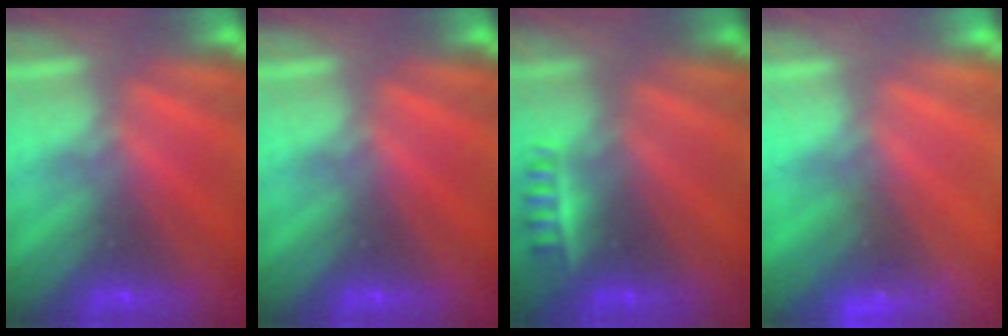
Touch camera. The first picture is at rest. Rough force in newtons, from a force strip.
{"total": 0.0}
{"total": 2.3}
{"total": 2.4}